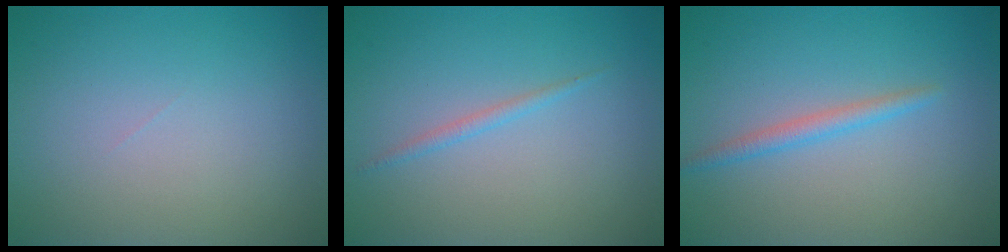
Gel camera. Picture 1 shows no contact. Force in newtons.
{"total": 0.9, "press": 0.9, "slide": 0.1}
{"total": 1.6, "press": 1.6, "slide": 0.0}